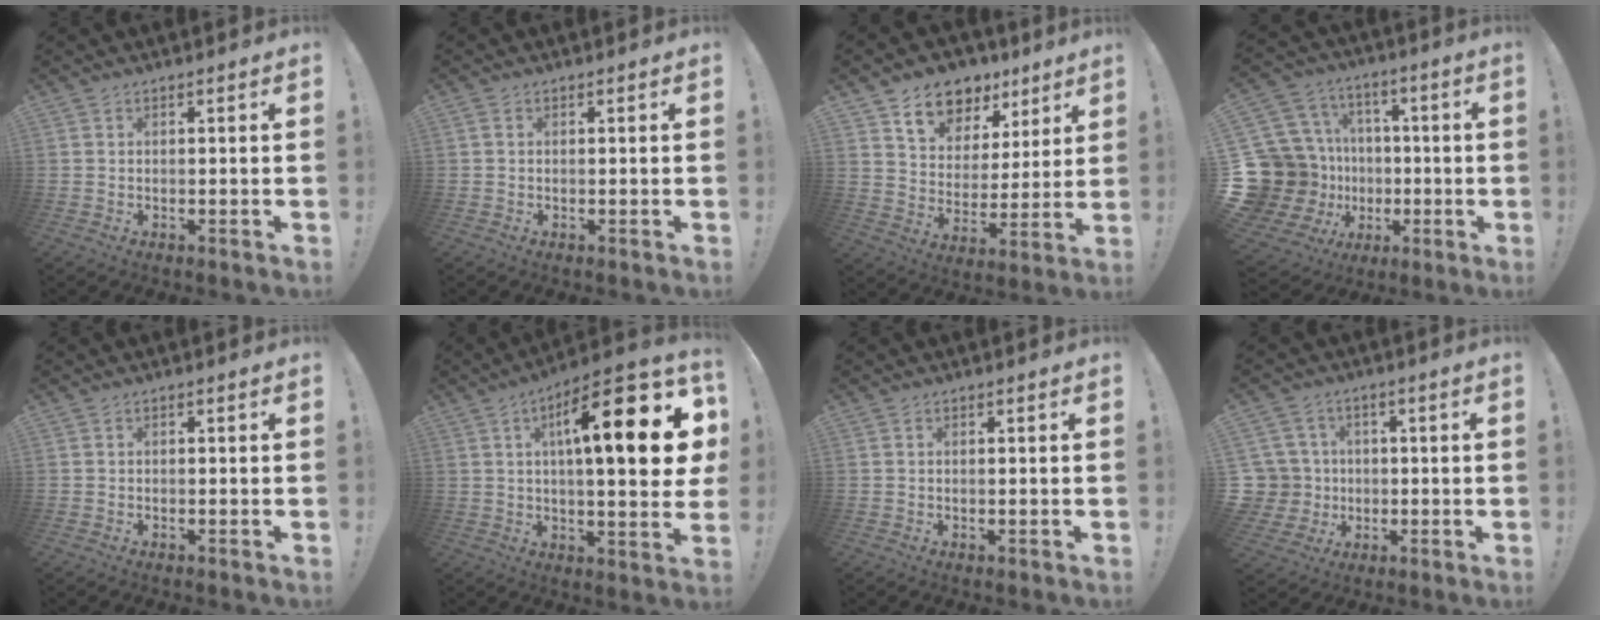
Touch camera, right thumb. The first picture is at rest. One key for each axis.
{"total": 0.5, "fx": 0.0, "fy": 0.3, "fz": 0.5, "tx": -0.011, "ty": 0.002, "tz": -0.001}
{"total": 12.2, "fx": 8.3, "fy": 8.1, "fz": 3.9, "tx": -0.064, "ty": -0.053, "tz": 0.156}
{"total": 23.0, "fx": -2.3, "fy": 20.2, "fz": 10.8, "tx": -0.225, "ty": -0.004, "tz": 0.032}
{"total": 0.0}
{"total": 21.5, "fx": 5.8, "fy": 5.1, "fz": 20.1, "tx": -0.306, "ty": -0.024, "tz": 0.078}
{"total": 0.6, "fx": 0.5, "fy": 0.2, "fz": 0.3, "tx": -0.002, "ty": 0.000, "tz": 0.008}
{"total": 8.6, "fx": 0.4, "fy": 8.4, "fz": 1.9, "tx": -0.047, "ty": 0.003, "tz": 0.020}